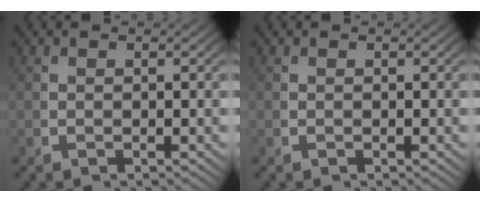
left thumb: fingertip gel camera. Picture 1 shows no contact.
{"total": 0.0}